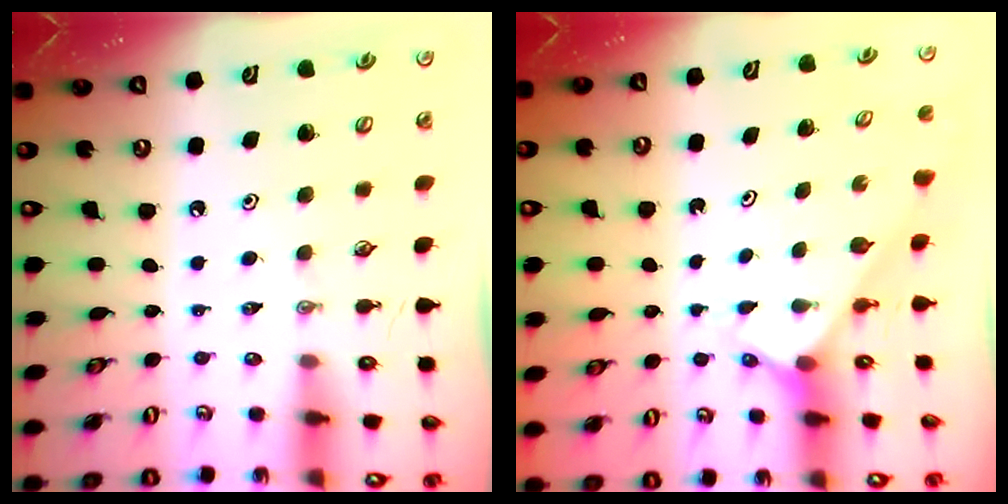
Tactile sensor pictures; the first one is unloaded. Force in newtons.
{"total": 2.0, "press": 2.0, "slide": 0.2}